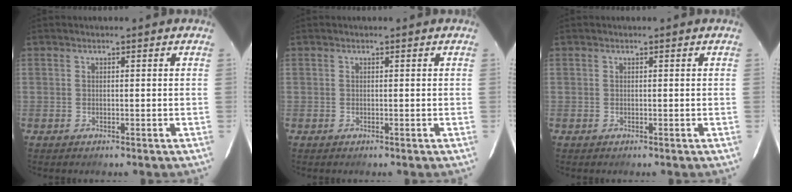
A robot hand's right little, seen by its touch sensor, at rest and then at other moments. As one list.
[{"total": 0.0}, {"total": 0.0}]